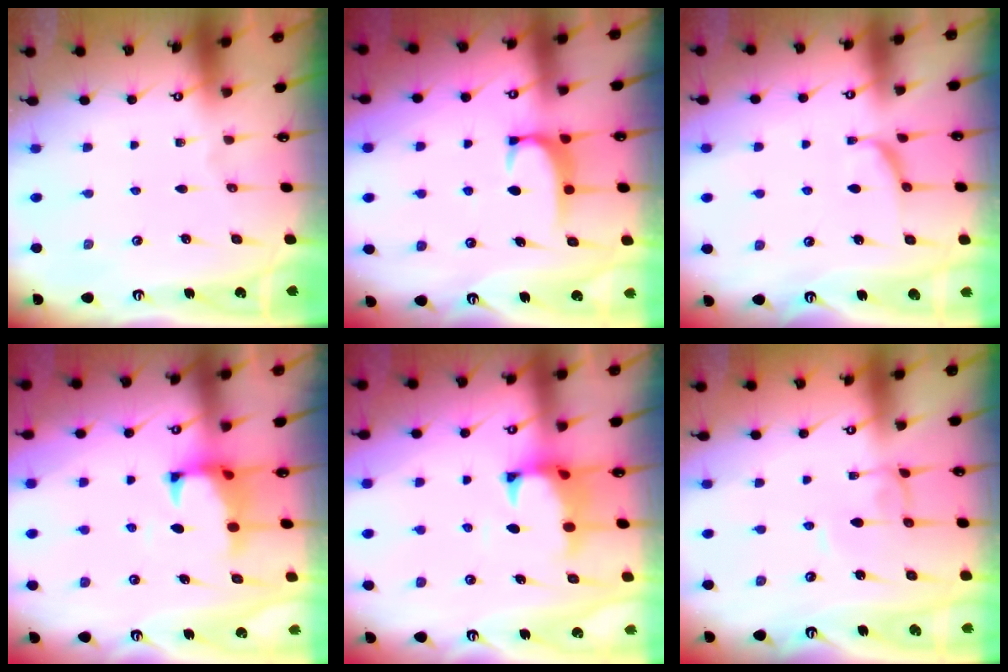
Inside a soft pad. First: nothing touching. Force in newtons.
{"total": 1.8, "press": 1.8, "slide": 0.5}
{"total": 2.4, "press": 2.2, "slide": 0.9}
{"total": 1.2, "press": 0.8, "slide": 1.0}
{"total": 1.0, "press": 0.1, "slide": 1.0}
{"total": 0.8, "press": 0.7, "slide": 0.1}